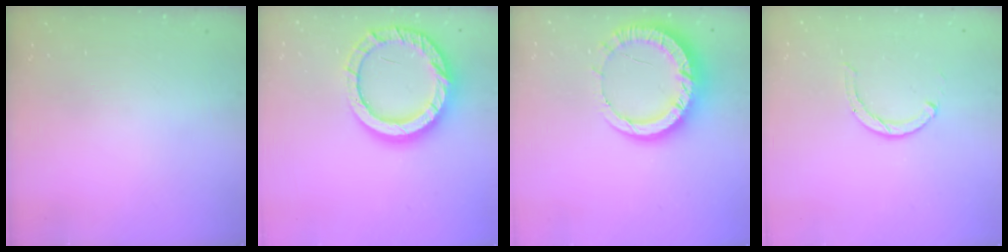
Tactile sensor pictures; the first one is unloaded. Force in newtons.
{"total": 16.4, "press": 16.3, "slide": 1.6}
{"total": 14.2, "press": 14.1, "slide": 1.5}
{"total": 2.3, "press": 2.3, "slide": 0.4}